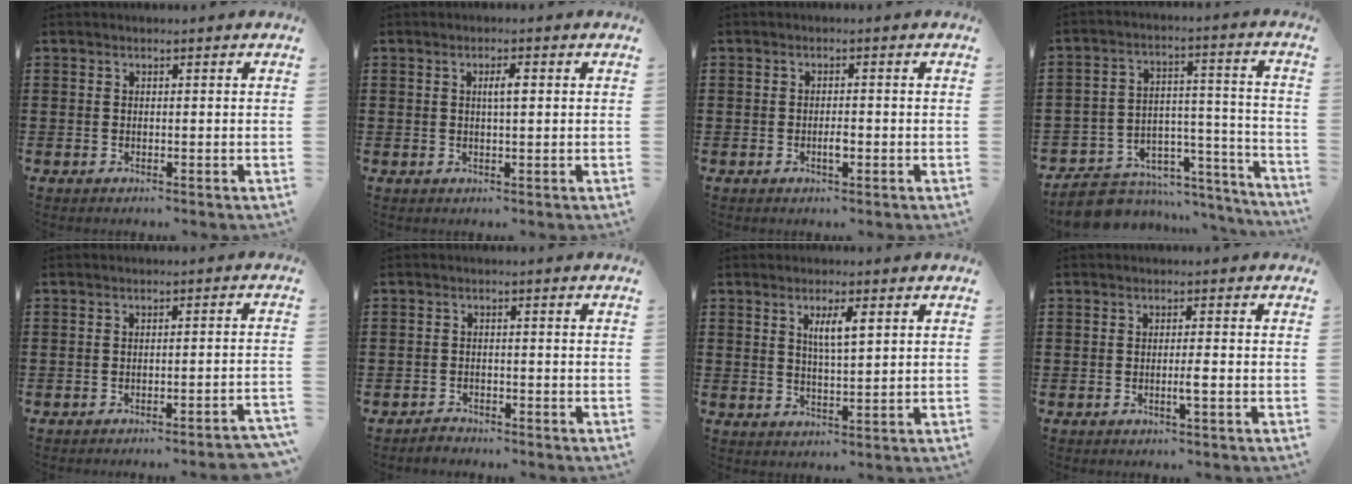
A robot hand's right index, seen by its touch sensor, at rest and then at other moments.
{"total": 2.4, "force": [0.5, 0.5, 2.3], "torque": [-0.044, 0.005, 0.006]}
{"total": 2.2, "force": [-0.7, 0.6, 2.0], "torque": [-0.043, -0.002, -0.015]}
{"total": 6.1, "force": [-5.1, 3.3, 1.1], "torque": [-0.024, 0.009, -0.092]}
{"total": 2.3, "force": [-2.1, -0.6, 0.8], "torque": [-0.015, -0.006, -0.043]}
{"total": 1.7, "force": [-1.6, 0.3, 0.0], "torque": [-0.004, 0.003, -0.036]}
{"total": 3.8, "force": [1.4, 0.8, 3.5], "torque": [-0.071, 0.007, 0.021]}
{"total": 1.9, "force": [-0.7, 0.0, 1.8], "torque": [-0.030, -0.001, -0.013]}